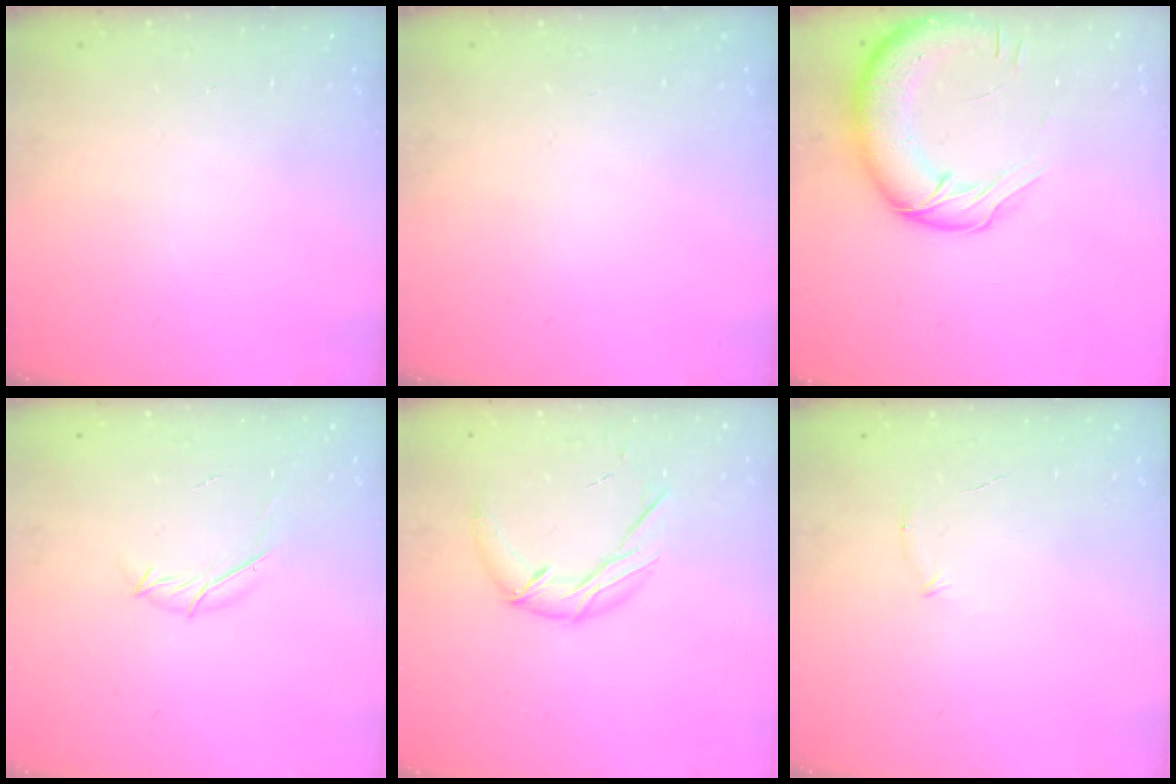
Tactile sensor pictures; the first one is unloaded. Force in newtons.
{"total": 0.0}
{"total": 15.7, "press": 15.3, "slide": 3.6}
{"total": 6.4, "press": 6.2, "slide": 1.5}
{"total": 9.1, "press": 9.1, "slide": 0.6}
{"total": 4.7, "press": 4.5, "slide": 1.3}